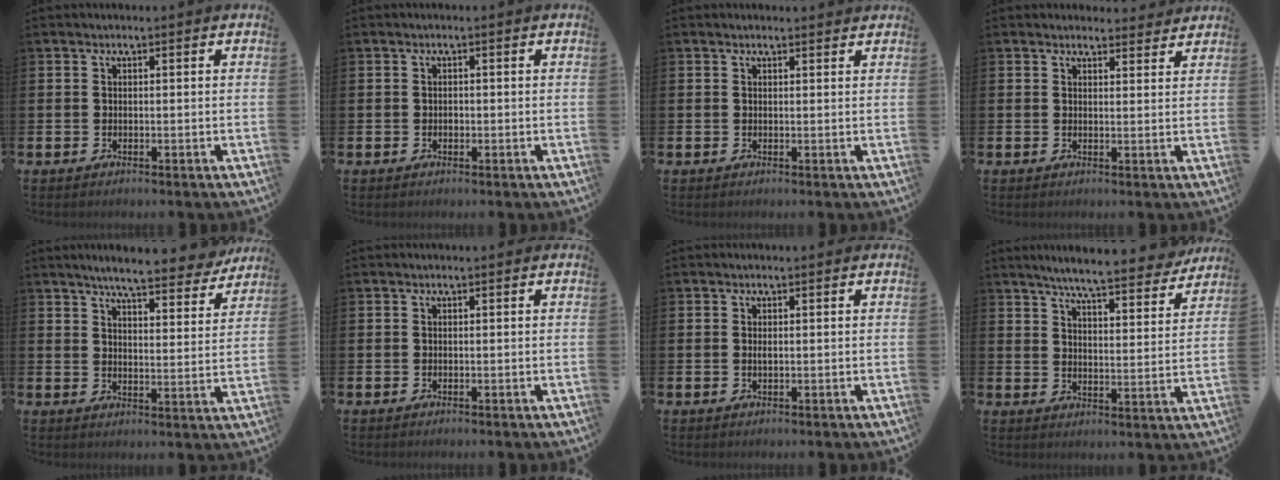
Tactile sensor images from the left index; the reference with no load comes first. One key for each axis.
{"total": 0.6, "fx": -0.1, "fy": 0.5, "fz": 0.3, "tx": -0.007, "ty": 0.003, "tz": -0.003}
{"total": 0.8, "fx": 0.8, "fy": 0.1, "fz": 0.2, "tx": 0.006, "ty": -0.002, "tz": 0.013}
{"total": 2.5, "fx": 2.4, "fy": 0.6, "fz": -0.1, "tx": 0.005, "ty": -0.014, "tz": 0.043}
{"total": 7.1, "fx": 6.6, "fy": 0.7, "fz": 2.4, "tx": -0.050, "ty": -0.040, "tz": 0.111}
{"total": 0.0}
{"total": 0.5, "fx": 0.1, "fy": 0.2, "fz": 0.5, "tx": -0.011, "ty": 0.000, "tz": 0.003}
{"total": 7.1, "fx": 6.7, "fy": 0.4, "fz": 2.5, "tx": -0.059, "ty": -0.042, "tz": 0.112}